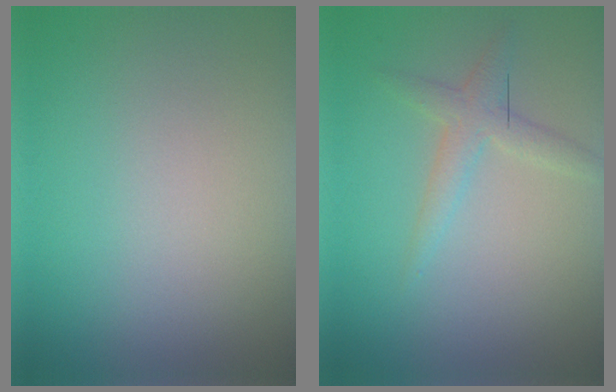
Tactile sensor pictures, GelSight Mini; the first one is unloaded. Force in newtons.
{"total": 2.1, "press": 2.1, "slide": 0.1}